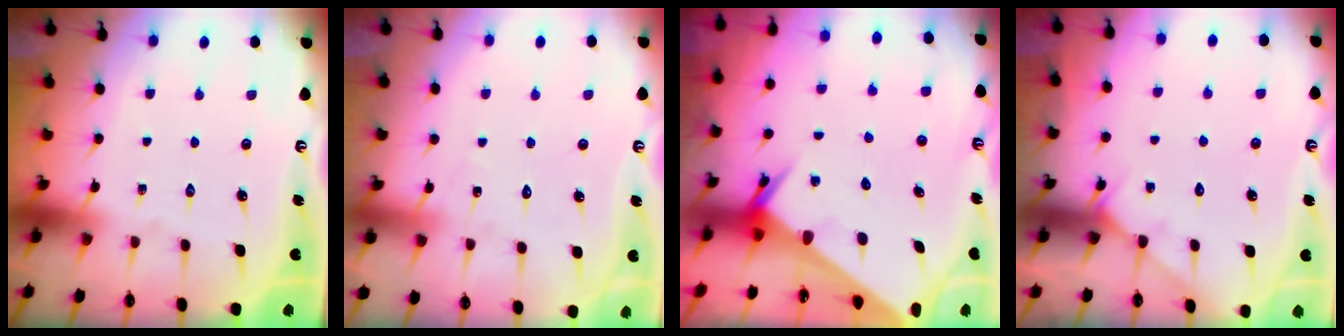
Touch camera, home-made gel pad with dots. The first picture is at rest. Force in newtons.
{"total": 5.2, "press": 5.2, "slide": 0.4}
{"total": 2.4, "press": 2.4, "slide": 0.1}
{"total": 4.3, "press": 4.3, "slide": 0.6}